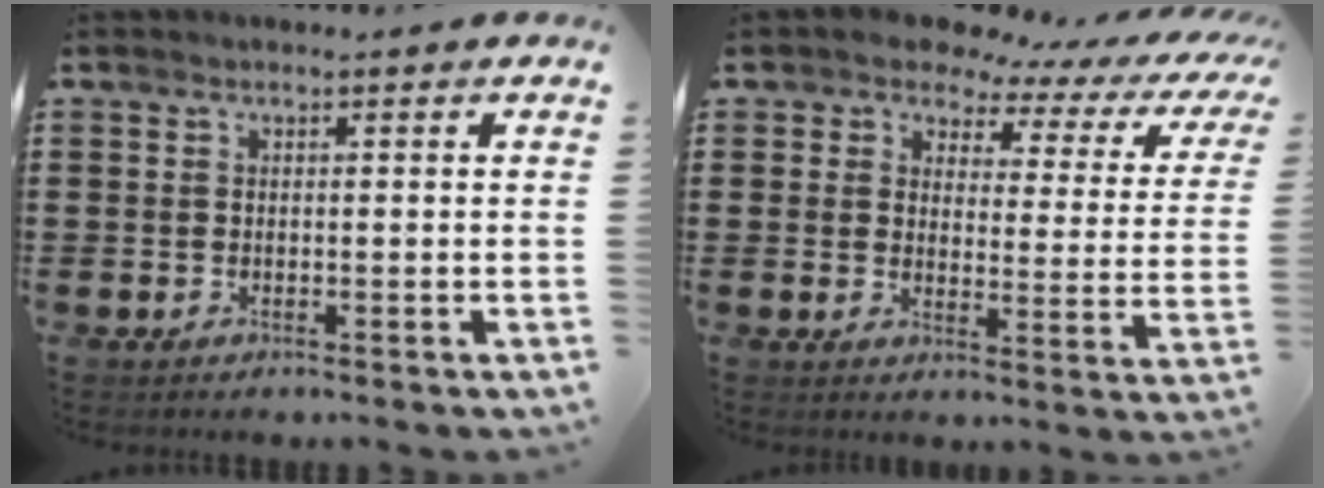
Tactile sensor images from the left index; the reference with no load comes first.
{"total": 4.1, "force": [3.3, 2.0, 1.6], "torque": [-0.048, -0.016, 0.049]}